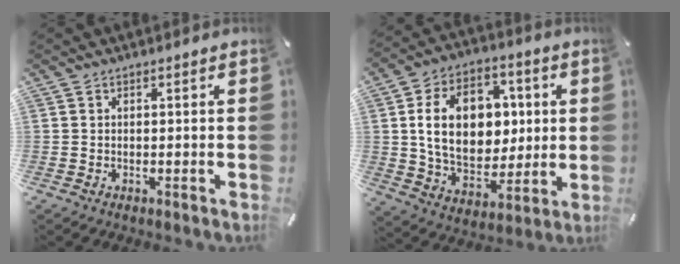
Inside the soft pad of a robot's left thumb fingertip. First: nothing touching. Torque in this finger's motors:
{"motor_torque": [1.94, 2.57, 1.46, 0.74, 0.59]}